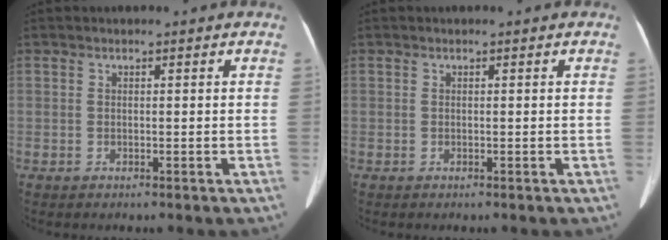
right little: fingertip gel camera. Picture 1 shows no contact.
{"total": 0.0}